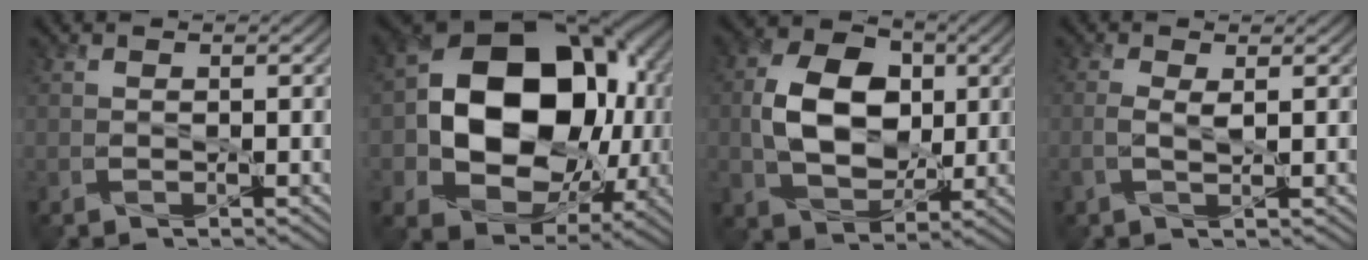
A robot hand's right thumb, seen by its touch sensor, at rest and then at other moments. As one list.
[{"total": 17.3, "force": [-0.2, 13.1, 11.3], "torque": [-0.178, -0.022, 0.004]}, {"total": 10.4, "force": [0.6, 7.5, 7.3], "torque": [-0.151, 0.009, 0.009]}, {"total": 1.7, "force": [0.1, 0.4, 1.7], "torque": [-0.039, 0.002, 0.002]}]